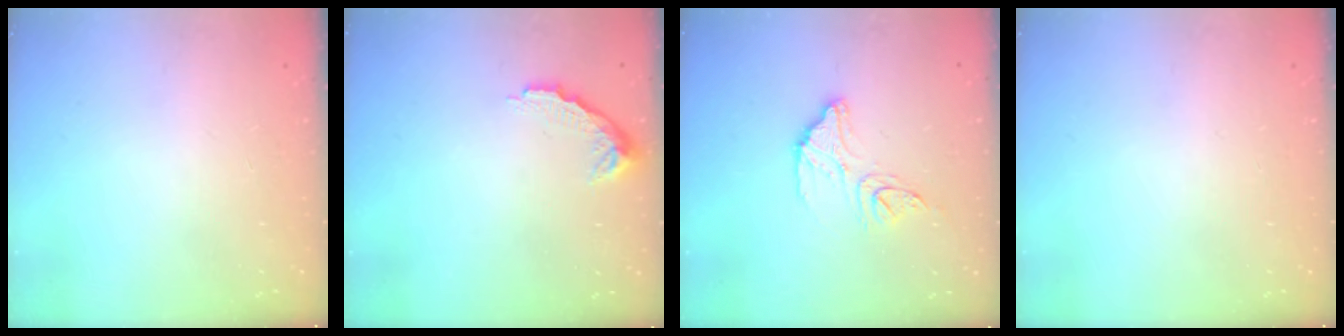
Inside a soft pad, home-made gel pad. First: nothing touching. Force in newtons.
{"total": 7.6, "press": 7.6, "slide": 0.4}
{"total": 13.5, "press": 13.5, "slide": 1.1}
{"total": 0.0}